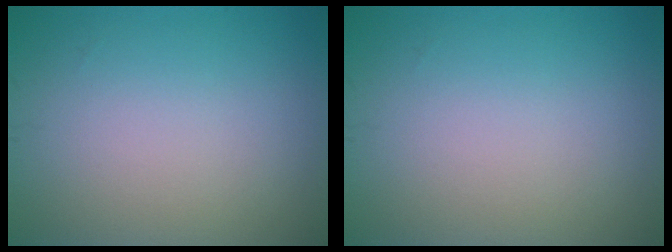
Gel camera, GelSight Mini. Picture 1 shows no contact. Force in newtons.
{"total": 0.0}